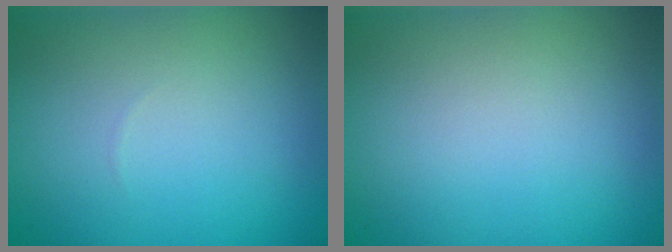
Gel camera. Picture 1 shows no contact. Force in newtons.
{"total": 0.0}